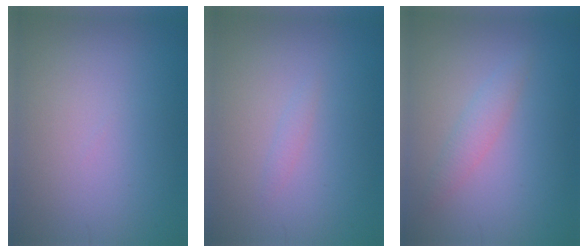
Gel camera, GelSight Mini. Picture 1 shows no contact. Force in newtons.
{"total": 0.6, "press": 0.6, "slide": 0.0}
{"total": 1.6, "press": 1.6, "slide": 0.1}